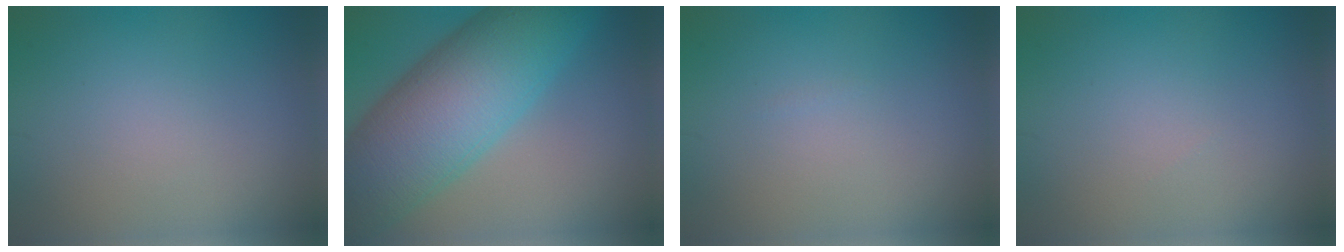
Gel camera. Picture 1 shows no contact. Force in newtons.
{"total": 12.9, "press": 12.9, "slide": 0.1}
{"total": 0.0}
{"total": 0.0}